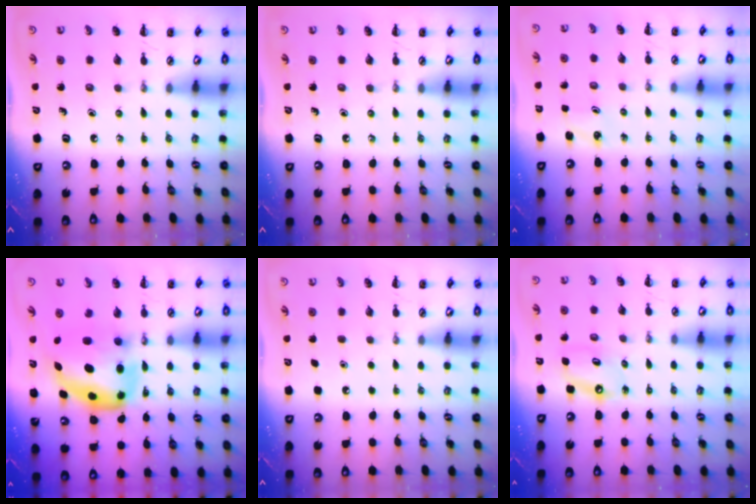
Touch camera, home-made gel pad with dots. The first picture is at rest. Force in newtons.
{"total": 0.0}
{"total": 1.4, "press": 1.4, "slide": 0.4}
{"total": 8.5, "press": 8.2, "slide": 2.1}
{"total": 1.6, "press": 1.6, "slide": 0.1}
{"total": 7.2, "press": 7.0, "slide": 1.6}